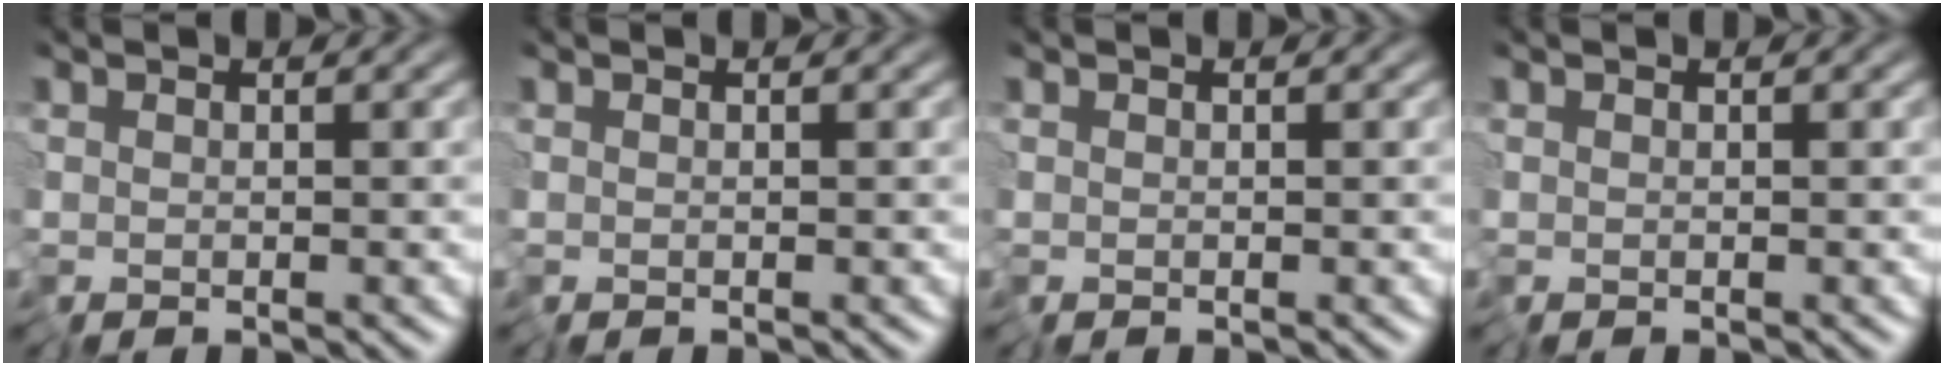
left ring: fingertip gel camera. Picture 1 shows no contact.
{"total": 0.0}
{"total": 0.0}
{"total": 0.0}